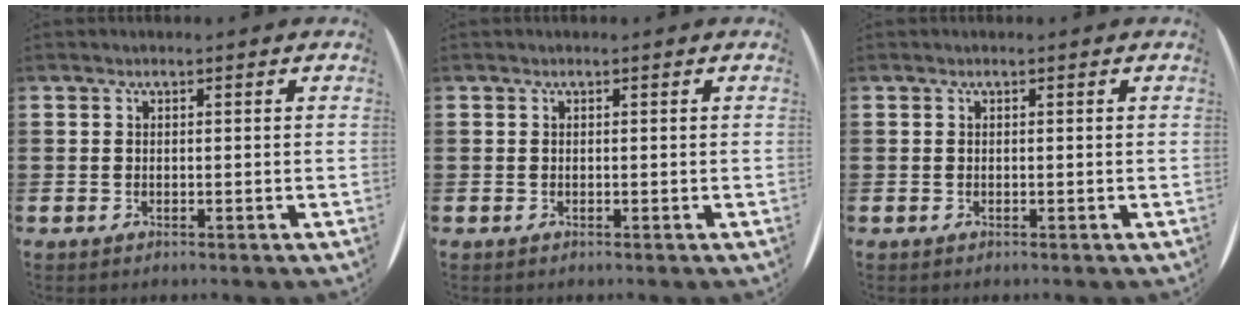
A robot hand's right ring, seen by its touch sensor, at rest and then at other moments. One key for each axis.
{"total": 0.0}
{"total": 0.0}